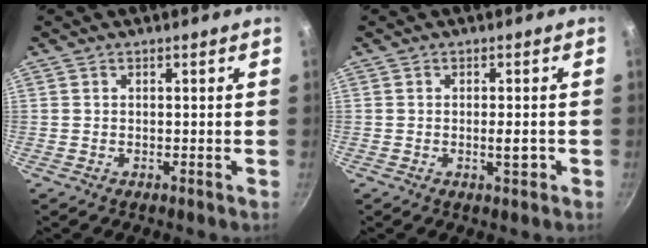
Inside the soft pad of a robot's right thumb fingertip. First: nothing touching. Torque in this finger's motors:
{"motor_torque": [4.13, 0.88, 0.96, -1.07, 0.28]}